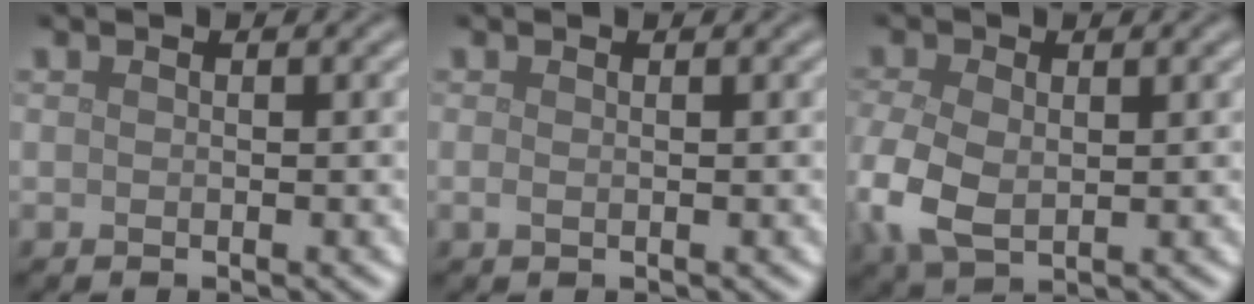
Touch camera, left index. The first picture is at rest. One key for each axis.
{"total": 0.6, "fx": 0.0, "fy": 0.3, "fz": 0.5, "tx": -0.012, "ty": -0.002, "tz": 0.000}
{"total": 5.5, "fx": -0.8, "fy": 3.6, "fz": 4.0, "tx": -0.107, "ty": -0.006, "tz": -0.018}